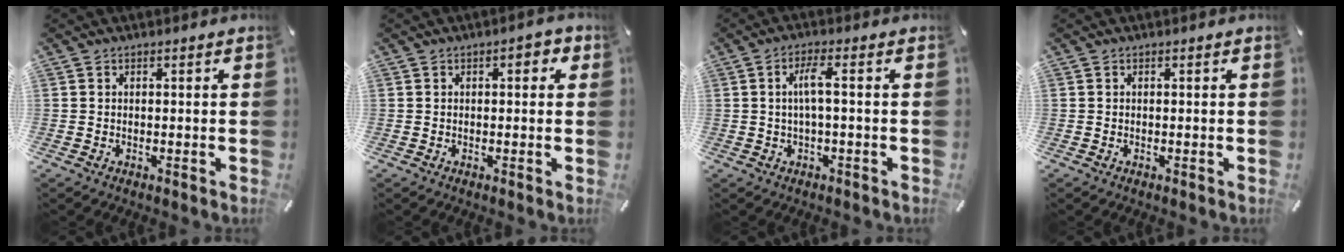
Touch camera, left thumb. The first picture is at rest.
{"total": 2.5, "force": [0.5, 1.3, 2.1], "torque": [-0.026, 0.003, 0.003]}
{"total": 5.3, "force": [0.3, 0.9, 5.3], "torque": [-0.108, 0.003, -0.002]}
{"total": 0.0}